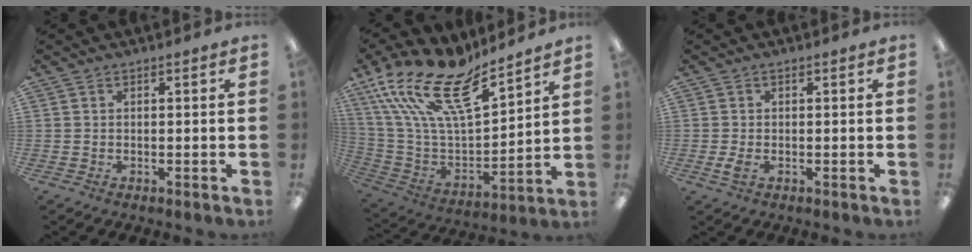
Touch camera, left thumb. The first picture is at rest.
{"total": 21.5, "force": [14.6, 8.1, 13.6], "torque": [-0.267, -0.101, 0.259]}
{"total": 2.2, "force": [-0.5, 1.1, 1.9], "torque": [-0.036, -0.006, -0.013]}